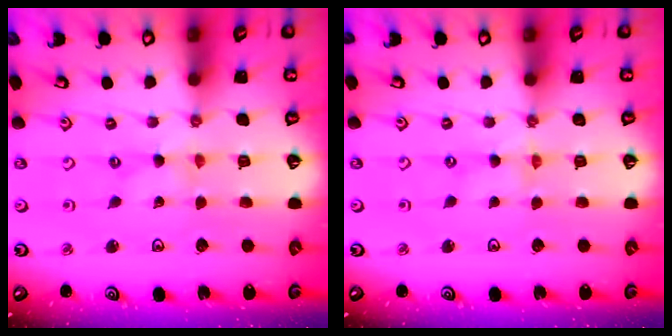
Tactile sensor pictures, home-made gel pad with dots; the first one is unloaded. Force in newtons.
{"total": 1.1, "press": 1.1, "slide": 0.2}